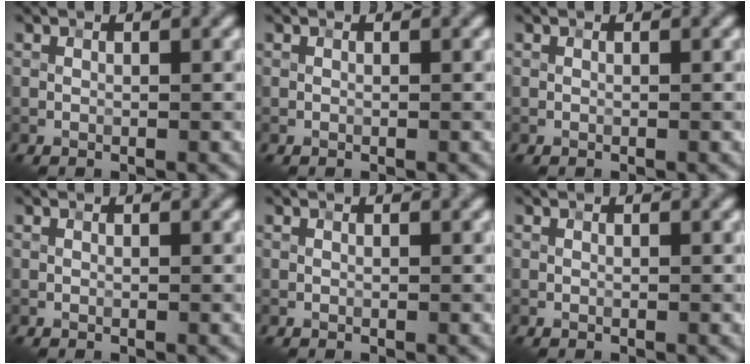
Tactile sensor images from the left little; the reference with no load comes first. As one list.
[{"total": 0.0}, {"total": 0.0}, {"total": 0.0}, {"total": 0.0}, {"total": 0.0}]